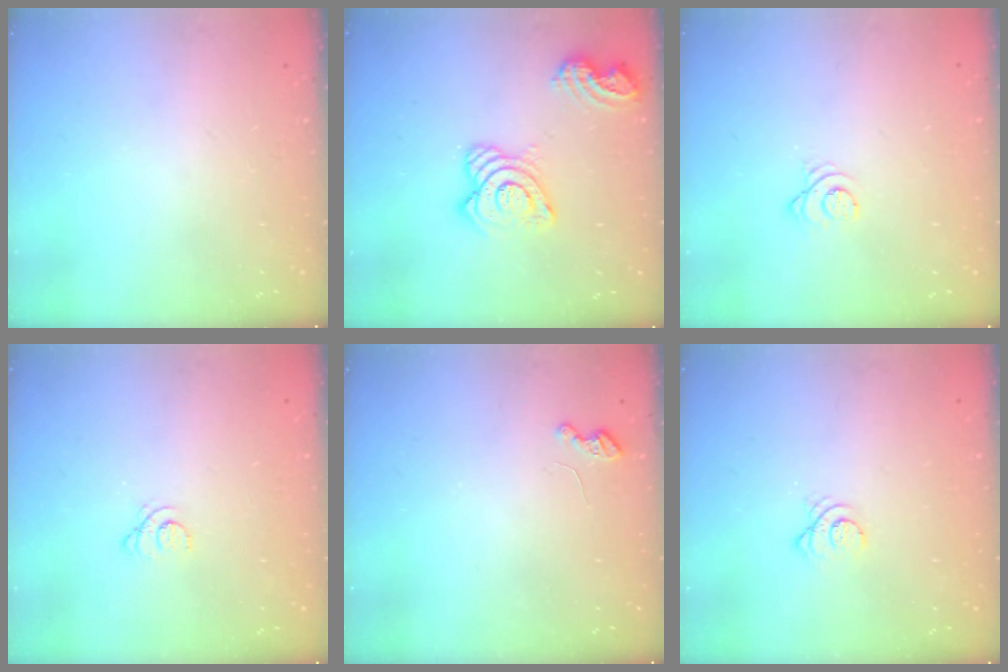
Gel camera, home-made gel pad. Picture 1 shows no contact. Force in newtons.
{"total": 14.9, "press": 14.8, "slide": 1.6}
{"total": 2.8, "press": 2.8, "slide": 0.3}
{"total": 1.5, "press": 1.4, "slide": 0.2}
{"total": 4.2, "press": 4.1, "slide": 0.7}
{"total": 3.6, "press": 3.5, "slide": 0.5}